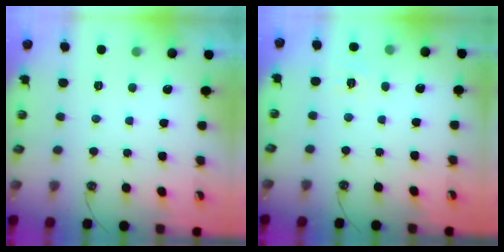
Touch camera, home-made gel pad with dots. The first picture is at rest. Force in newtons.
{"total": 4.6, "press": 4.5, "slide": 0.6}